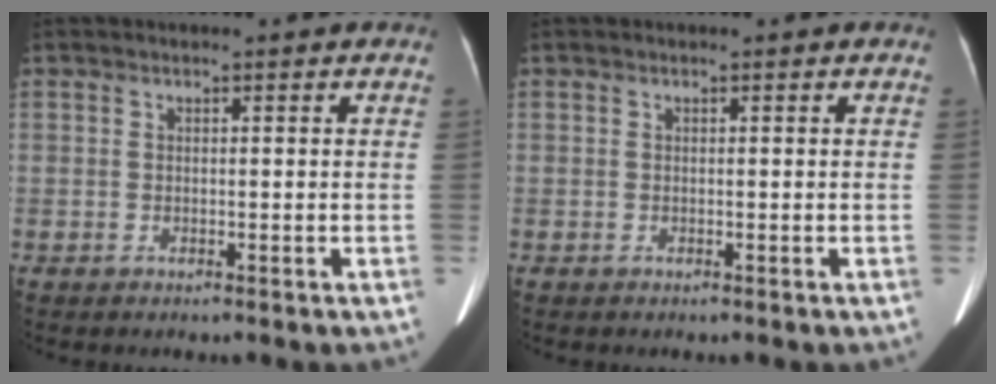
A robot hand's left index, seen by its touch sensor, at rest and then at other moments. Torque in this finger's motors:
{"motor_torque": [0.21, 0.18, 0.00, 0.00]}